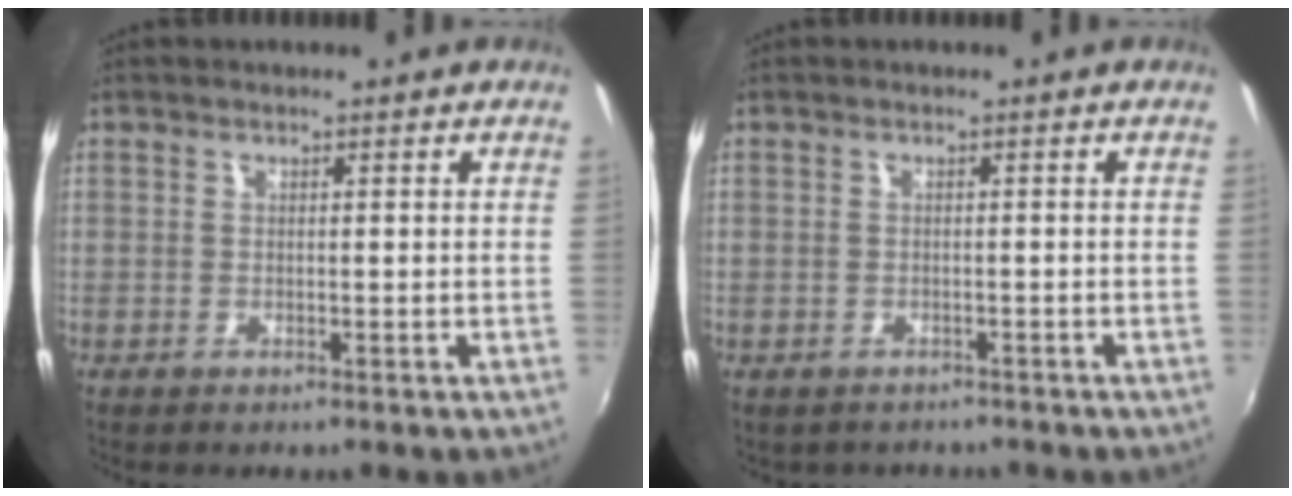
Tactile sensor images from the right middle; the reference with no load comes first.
{"total": 2.0, "force": [-1.5, 1.2, 0.2], "torque": [-0.010, -0.005, -0.019]}